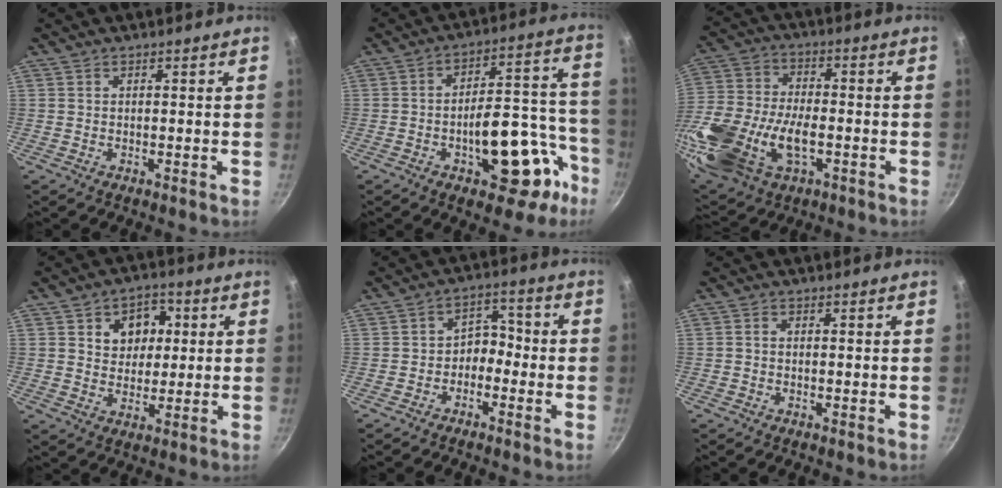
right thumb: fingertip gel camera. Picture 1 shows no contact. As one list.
[{"total": 19.2, "force": [-8.1, 9.6, 14.6], "torque": [-0.131, 0.070, -0.106]}, {"total": 23.2, "force": [-6.5, 13.6, 17.5], "torque": [-0.388, 0.004, -0.117]}, {"total": 8.6, "force": [2.2, 6.9, 4.6], "torque": [-0.029, -0.001, 0.030]}, {"total": 4.8, "force": [-2.0, 3.5, 2.6], "torque": [-0.007, 0.037, -0.040]}, {"total": 0.7, "force": [-0.2, 0.5, 0.5], "torque": [-0.008, 0.005, -0.005]}]